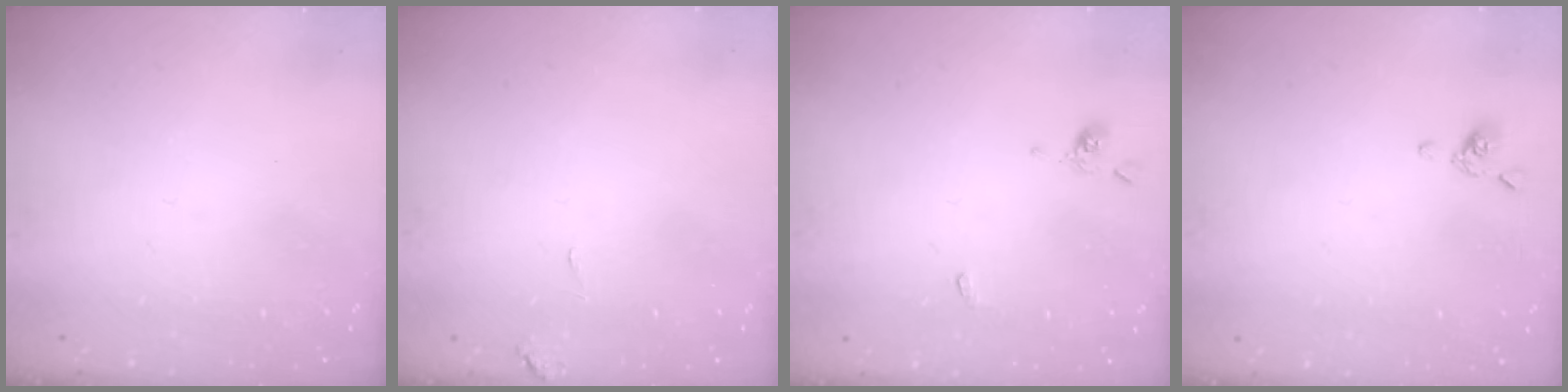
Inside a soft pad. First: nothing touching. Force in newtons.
{"total": 0.5, "press": 0.3, "slide": 0.5}
{"total": 0.0}
{"total": 2.1, "press": 2.1, "slide": 0.5}